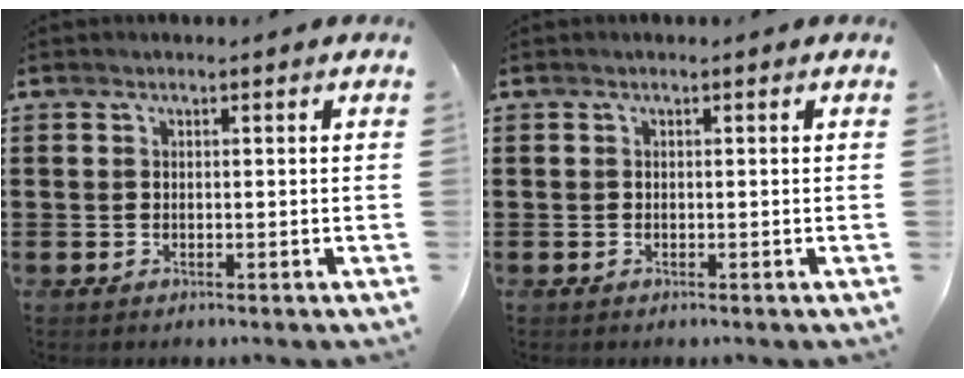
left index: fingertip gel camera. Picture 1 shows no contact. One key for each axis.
{"total": 0.0}